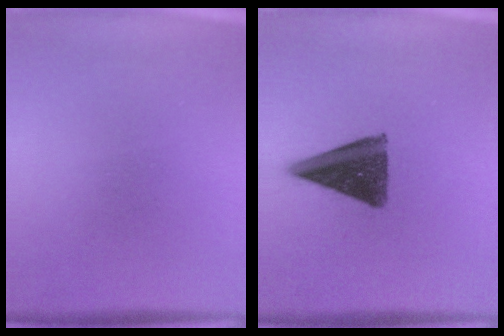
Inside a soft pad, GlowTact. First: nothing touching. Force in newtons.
{"total": 12.2}